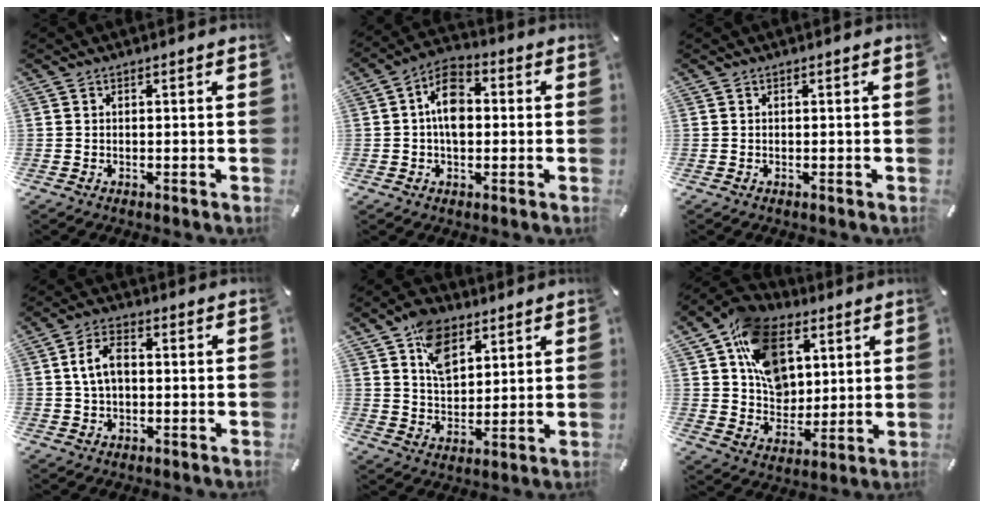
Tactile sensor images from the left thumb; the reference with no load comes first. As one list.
[{"total": 8.9, "force": [0.1, 5.7, 6.9], "torque": [-0.106, 0.009, 0.001]}, {"total": 0.0}, {"total": 6.5, "force": [0.5, 4.1, 4.9], "torque": [-0.101, 0.004, 0.005]}, {"total": 10.4, "force": [5.6, 6.8, 5.5], "torque": [-0.103, -0.007, 0.106]}, {"total": 16.4, "force": [6.1, 12.2, 9.0], "torque": [-0.165, -0.004, 0.119]}]